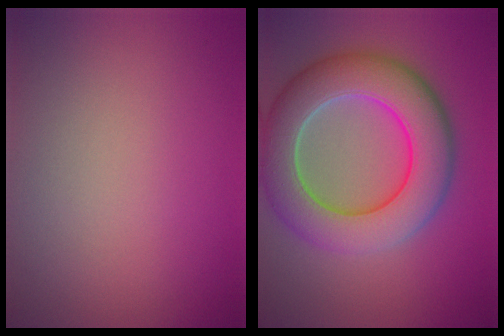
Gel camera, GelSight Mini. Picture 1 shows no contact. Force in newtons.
{"total": 9.6, "press": 9.6, "slide": 0.4}